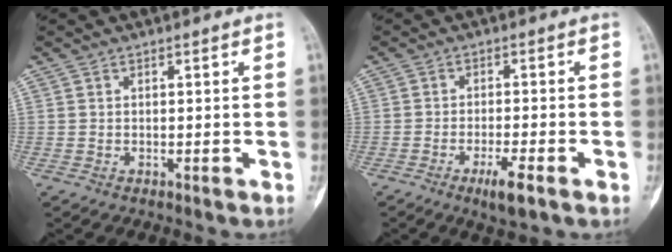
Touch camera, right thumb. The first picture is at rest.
{"total": 4.9, "force": [-2.6, 0.8, 4.0], "torque": [-0.073, 0.004, -0.044]}